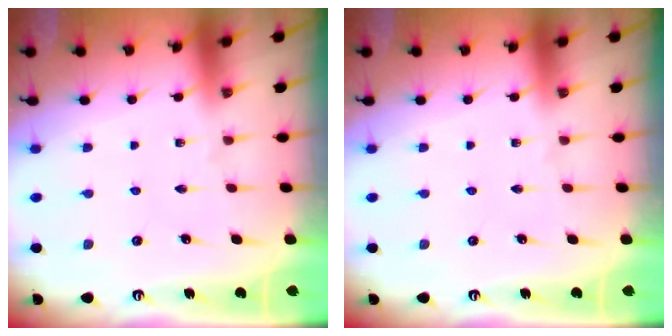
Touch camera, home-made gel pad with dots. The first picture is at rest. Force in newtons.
{"total": 0.0}